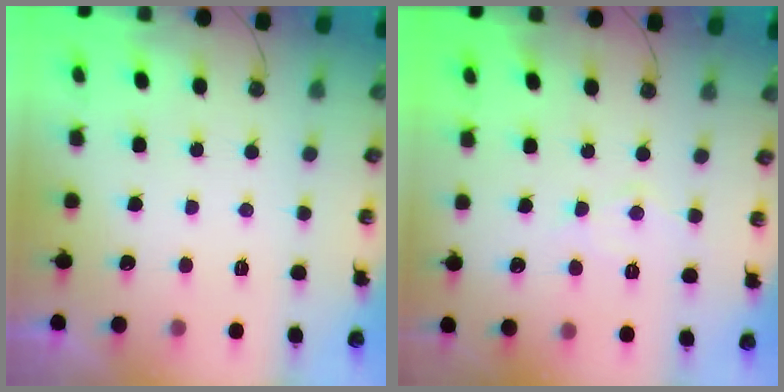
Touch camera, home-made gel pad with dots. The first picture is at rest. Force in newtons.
{"total": 7.0, "press": 7.0, "slide": 0.8}